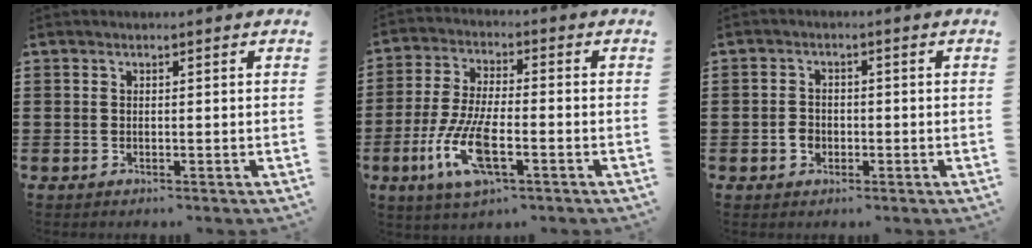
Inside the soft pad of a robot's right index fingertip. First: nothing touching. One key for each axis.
{"total": 10.2, "fx": -4.1, "fy": 3.2, "fz": 8.8, "tx": -0.200, "ty": -0.015, "tz": -0.075}
{"total": 2.2, "fx": -0.8, "fy": 1.8, "fz": 1.0, "tx": -0.023, "ty": 0.003, "tz": -0.016}